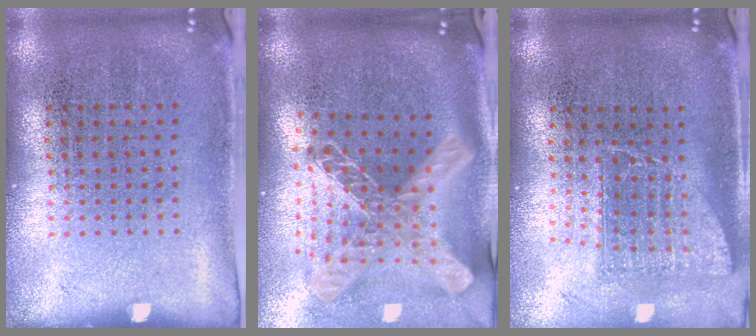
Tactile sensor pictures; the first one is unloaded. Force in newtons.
{"total": 2.9, "press": 2.1, "slide": 2.0}
{"total": 1.4, "press": 1.1, "slide": 0.9}